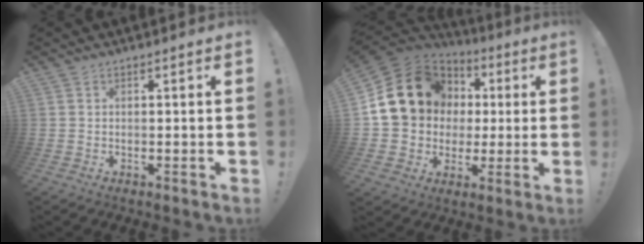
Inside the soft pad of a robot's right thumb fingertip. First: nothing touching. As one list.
[{"total": 19.5, "force": [5.2, 16.0, 9.7], "torque": [-0.168, -0.011, 0.126]}]